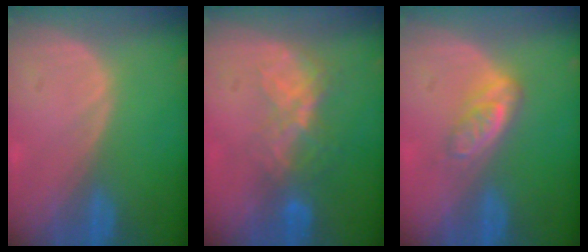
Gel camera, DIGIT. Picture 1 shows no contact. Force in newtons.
{"total": 6.5, "press": 5.6, "slide": 3.2}
{"total": 4.9, "press": 4.2, "slide": 2.4}